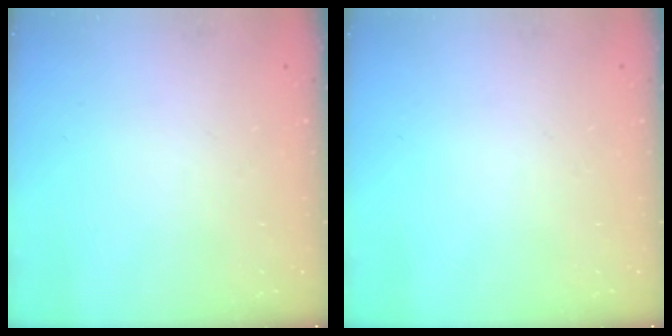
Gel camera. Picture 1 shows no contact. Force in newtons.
{"total": 0.0}